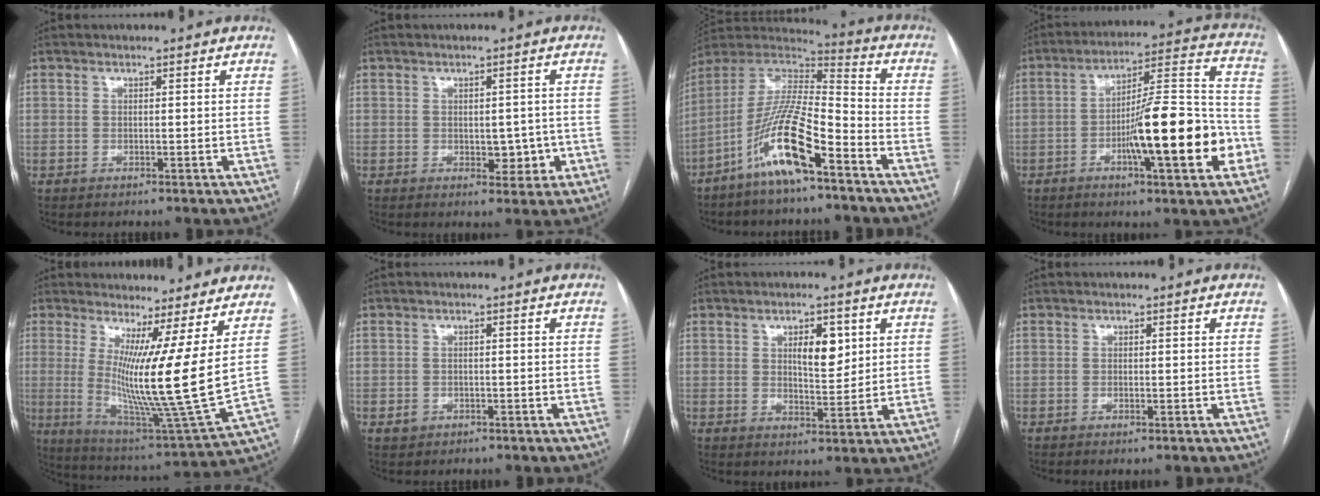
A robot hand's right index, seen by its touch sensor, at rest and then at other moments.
{"total": 3.8, "force": [-0.7, 2.4, 2.9], "torque": [-0.028, 0.007, 0.000]}
{"total": 14.9, "force": [-8.5, 2.3, 12.1], "torque": [-0.246, -0.003, -0.157]}
{"total": 17.8, "force": [-5.5, 2.3, 16.7], "torque": [-0.258, 0.008, -0.082]}
{"total": 14.1, "force": [3.5, -1.8, 13.6], "torque": [-0.245, -0.054, 0.062]}
{"total": 1.7, "force": [-0.9, 1.3, 0.6], "torque": [-0.015, 0.003, -0.007]}
{"total": 5.4, "force": [2.0, 2.1, 4.5], "torque": [-0.073, -0.003, 0.035]}
{"total": 0.7, "force": [-0.5, 0.1, 0.5], "torque": [-0.009, -0.002, -0.005]}